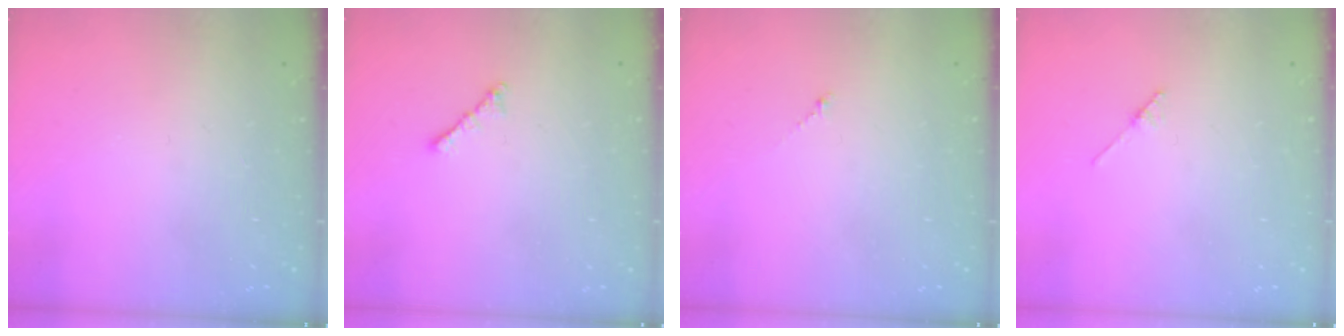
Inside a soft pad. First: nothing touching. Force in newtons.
{"total": 2.1, "press": 2.0, "slide": 0.6}
{"total": 0.7, "press": 0.6, "slide": 0.4}
{"total": 2.1, "press": 2.1, "slide": 0.1}